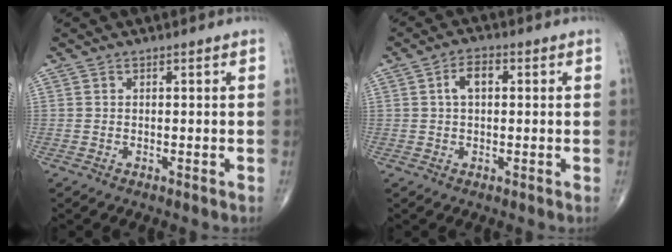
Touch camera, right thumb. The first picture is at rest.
{"total": 4.4, "force": [0.9, 2.4, 3.5], "torque": [-0.063, 0.012, 0.013]}